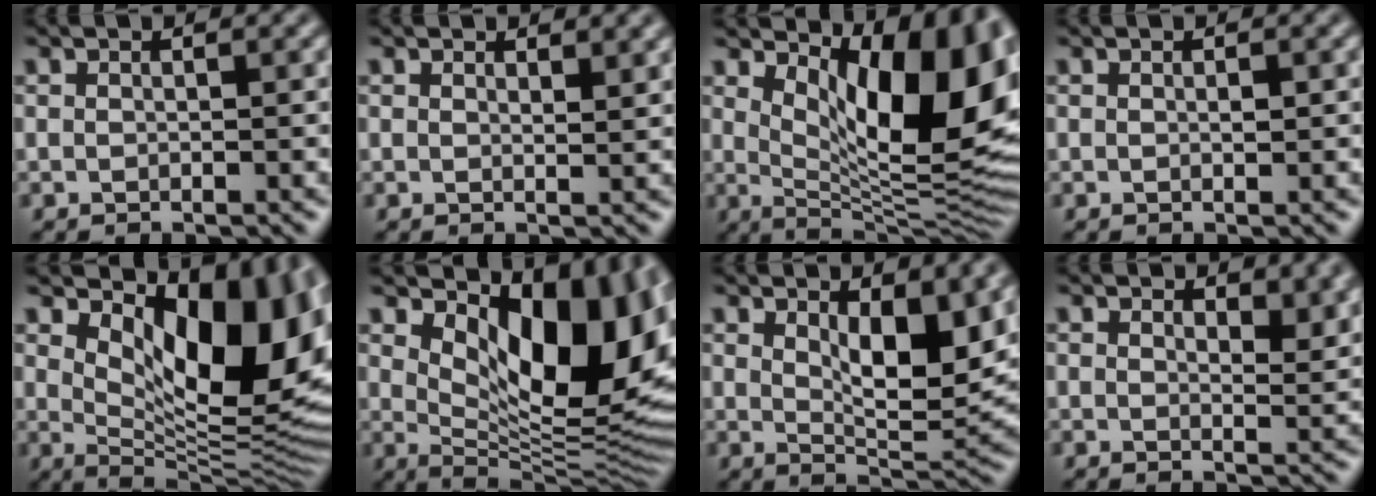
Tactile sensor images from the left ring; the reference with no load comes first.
{"total": 1.2, "force": [1.0, 0.2, 0.7], "torque": [-0.009, -0.002, 0.017]}
{"total": 13.0, "force": [4.2, 5.2, 11.1], "torque": [-0.141, -0.010, 0.073]}
{"total": 0.5, "force": [0.0, 0.2, 0.5], "torque": [-0.008, -0.001, 0.001]}
{"total": 14.2, "force": [4.3, 7.0, 11.6], "torque": [-0.139, -0.007, 0.078]}
{"total": 14.2, "force": [4.5, 6.9, 11.5], "torque": [-0.141, -0.007, 0.083]}
{"total": 6.2, "force": [2.0, 2.2, 5.4], "torque": [-0.084, -0.010, 0.037]}
{"total": 3.6, "force": [2.2, 1.5, 2.3], "torque": [-0.031, -0.004, 0.033]}